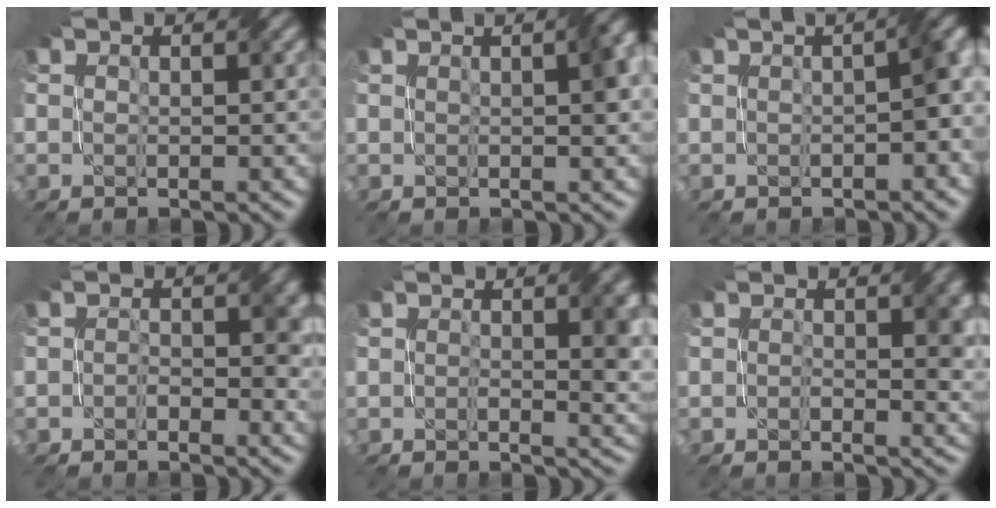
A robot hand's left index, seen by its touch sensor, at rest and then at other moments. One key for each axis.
{"total": 3.6, "fx": 0.8, "fy": 1.1, "fz": 3.3, "tx": -0.034, "ty": 0.016, "tz": 0.011}
{"total": 4.1, "fx": 0.1, "fy": 1.1, "fz": 3.9, "tx": -0.048, "ty": 0.014, "tz": 0.003}
{"total": 3.2, "fx": -0.1, "fy": 2.0, "fz": 2.4, "tx": -0.024, "ty": -0.001, "tz": -0.010}
{"total": 3.2, "fx": 0.2, "fy": 1.2, "fz": 3.0, "tx": -0.040, "ty": -0.002, "tz": 0.001}
{"total": 3.4, "fx": 0.2, "fy": 1.9, "fz": 2.9, "tx": -0.030, "ty": 0.000, "tz": -0.002}